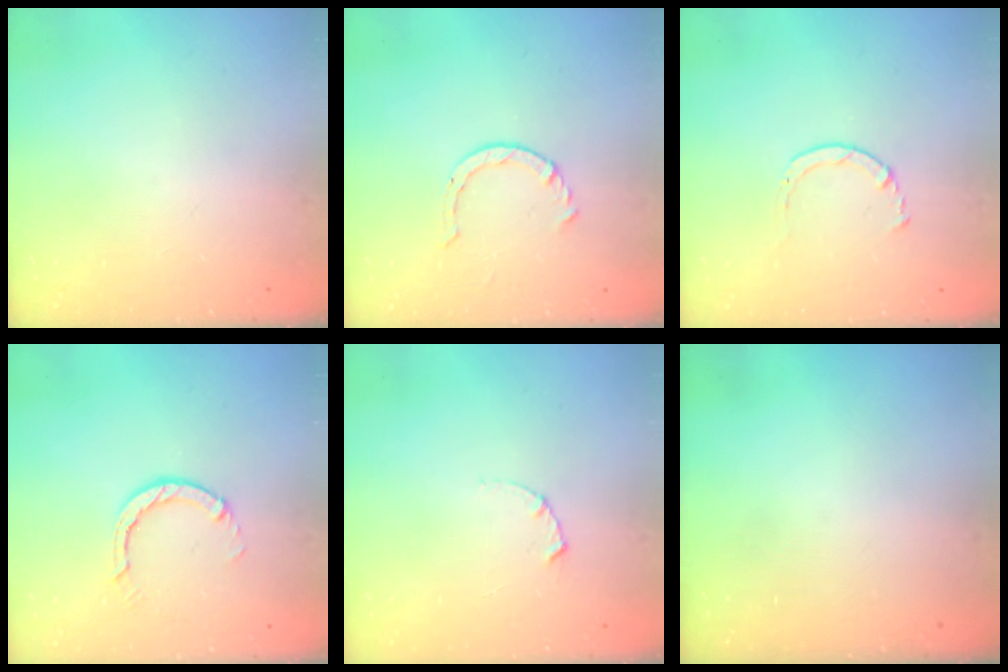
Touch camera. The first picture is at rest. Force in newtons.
{"total": 3.0, "press": 2.9, "slide": 0.3}
{"total": 2.0, "press": 1.9, "slide": 0.3}
{"total": 4.1, "press": 4.0, "slide": 0.6}
{"total": 1.7, "press": 1.6, "slide": 0.3}
{"total": 0.0}